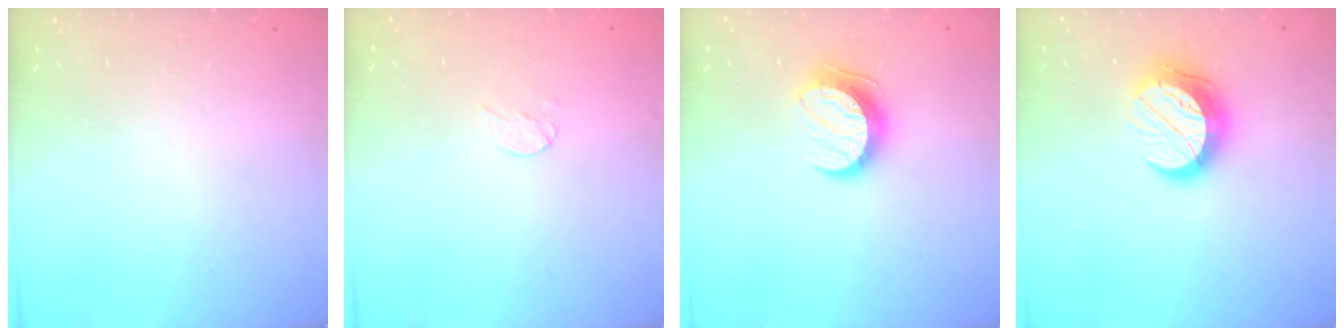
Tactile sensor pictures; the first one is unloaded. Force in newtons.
{"total": 3.0, "press": 3.0, "slide": 0.2}
{"total": 9.6, "press": 9.6, "slide": 0.6}
{"total": 12.2, "press": 12.2, "slide": 0.9}